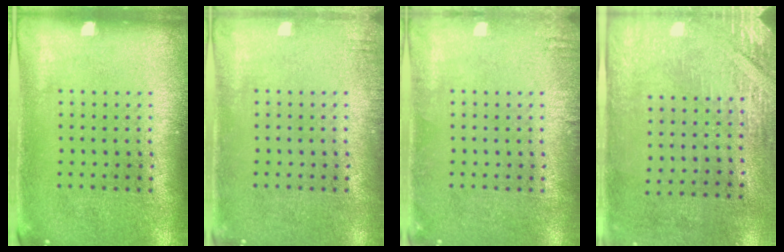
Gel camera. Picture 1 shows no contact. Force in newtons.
{"total": 1.0, "press": 1.0, "slide": 0.1}
{"total": 1.0, "press": 1.0, "slide": 0.2}
{"total": 2.9, "press": 2.5, "slide": 1.4}